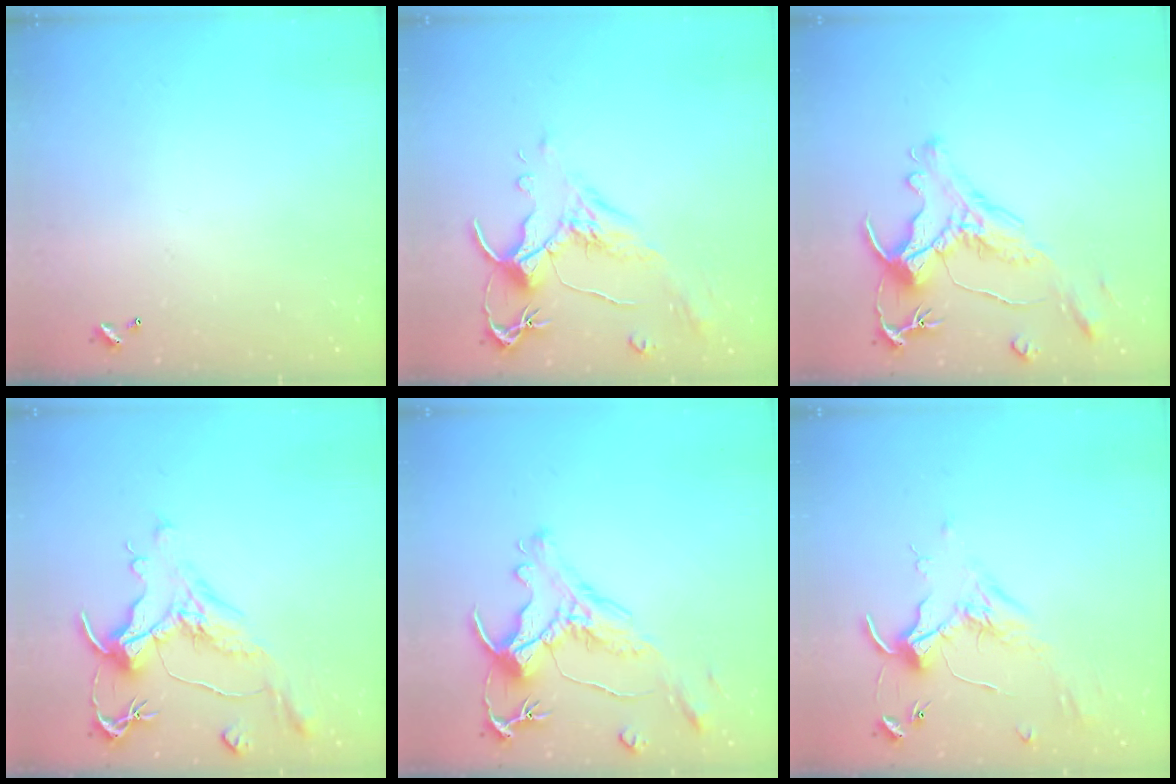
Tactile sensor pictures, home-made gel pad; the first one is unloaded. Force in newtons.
{"total": 1.6, "press": 1.1, "slide": 1.1}
{"total": 2.8, "press": 2.5, "slide": 1.3}
{"total": 1.1, "press": 0.2, "slide": 1.1}
{"total": 2.8, "press": 2.5, "slide": 1.3}
{"total": 1.7, "press": 1.7, "slide": 0.4}